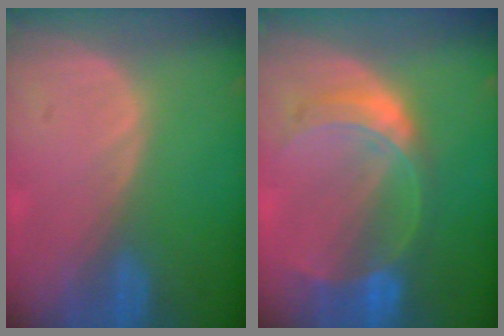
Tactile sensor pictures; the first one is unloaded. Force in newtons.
{"total": 7.6, "press": 6.6, "slide": 3.8}